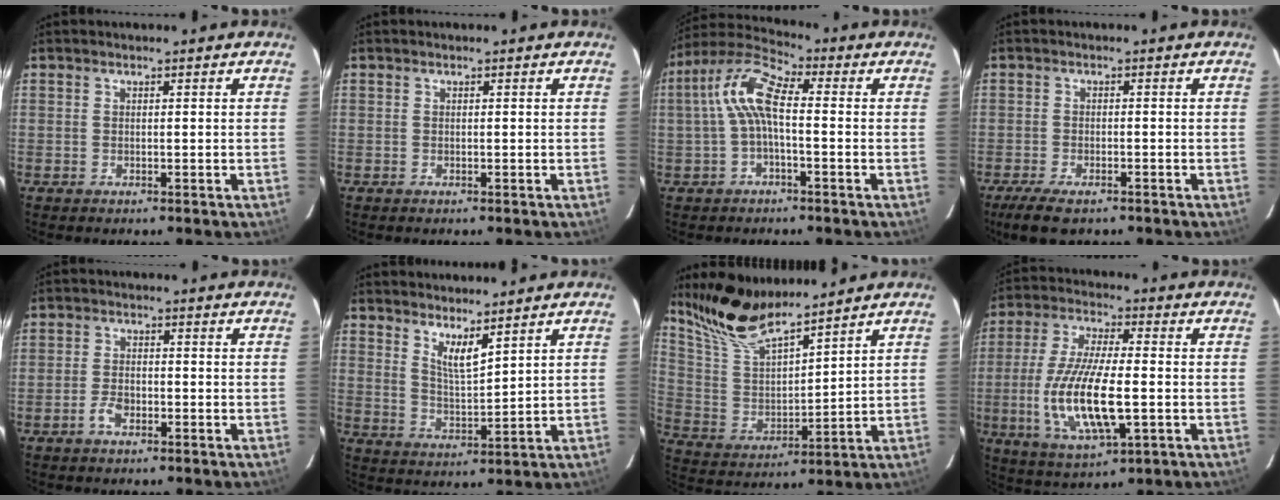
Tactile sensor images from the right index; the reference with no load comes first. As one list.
[{"total": 0.0}, {"total": 8.8, "force": [-0.2, 3.0, 8.2], "torque": [-0.179, 0.025, -0.008]}, {"total": 6.2, "force": [-4.6, 2.0, 3.7], "torque": [-0.094, -0.023, -0.082]}, {"total": 3.2, "force": [-1.8, 1.7, 2.0], "torque": [-0.048, 0.003, -0.036]}, {"total": 5.4, "force": [4.1, 0.8, 3.4], "torque": [-0.061, -0.011, 0.074]}, {"total": 13.9, "force": [12.0, 2.5, 6.6], "torque": [-0.131, 0.006, 0.239]}, {"total": 15.9, "force": [-3.1, 4.7, 14.9], "torque": [-0.305, -0.015, -0.053]}]